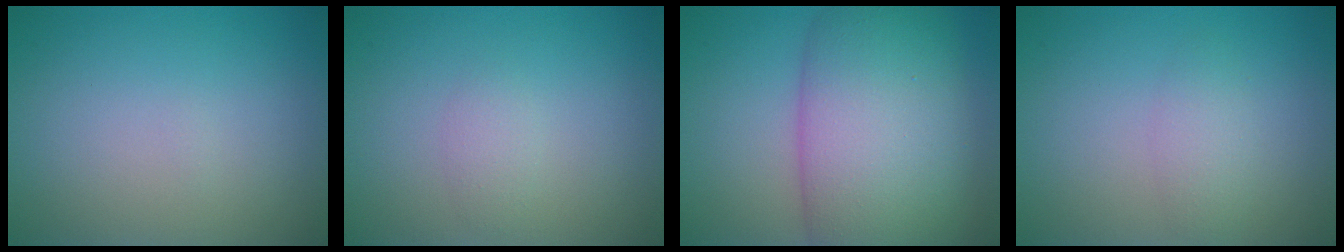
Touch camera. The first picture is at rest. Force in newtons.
{"total": 1.2, "press": 1.2, "slide": 0.0}
{"total": 12.8, "press": 12.8, "slide": 0.4}
{"total": 1.8, "press": 1.8, "slide": 0.0}